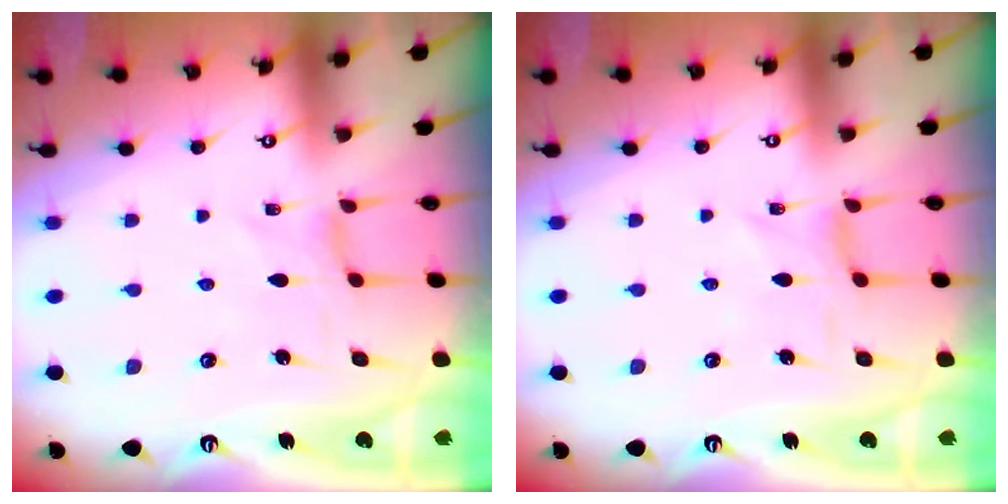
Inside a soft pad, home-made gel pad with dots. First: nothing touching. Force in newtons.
{"total": 0.0}